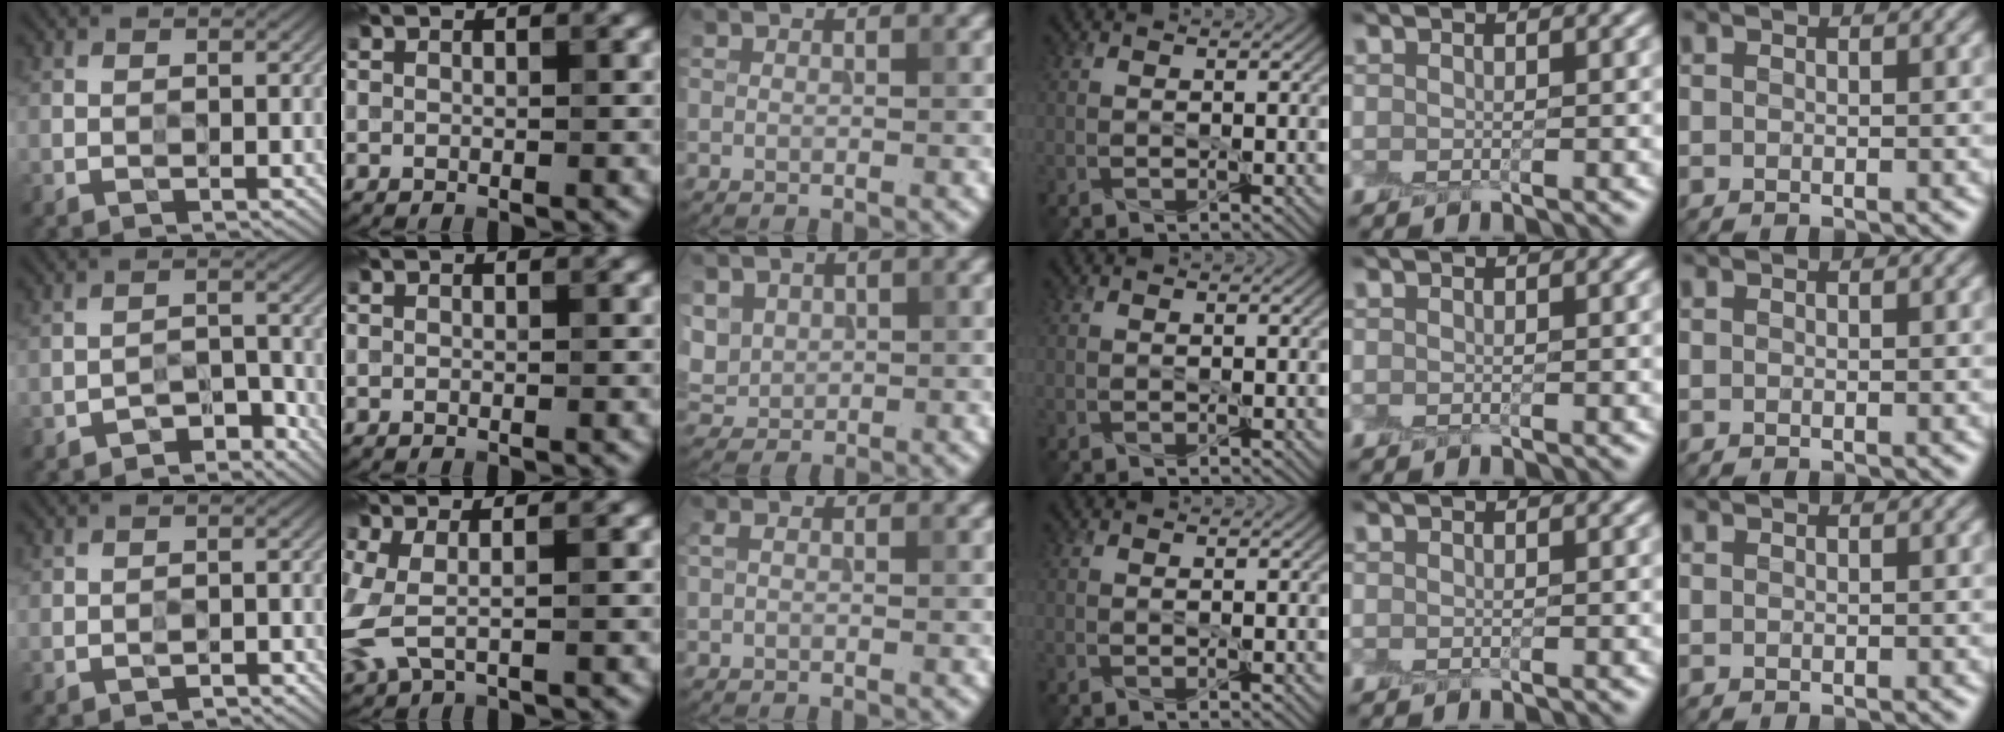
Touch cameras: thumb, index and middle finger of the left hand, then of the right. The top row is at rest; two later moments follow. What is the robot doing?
{"motion": "peel", "object": "aluminum foil"}